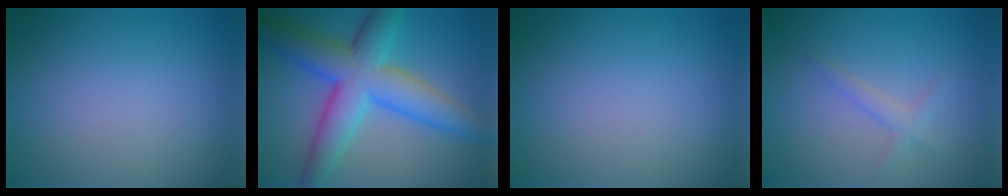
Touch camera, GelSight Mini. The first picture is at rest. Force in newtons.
{"total": 8.7, "press": 8.7, "slide": 0.1}
{"total": 0.0}
{"total": 1.3, "press": 1.3, "slide": 0.1}